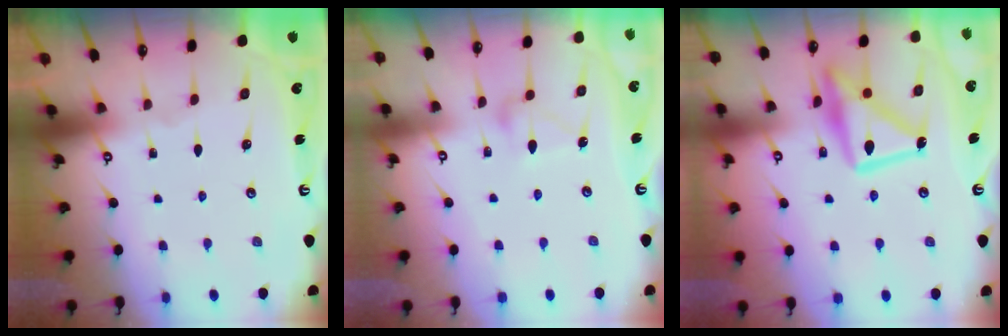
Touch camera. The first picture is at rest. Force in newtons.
{"total": 9.8, "press": 9.8, "slide": 0.1}
{"total": 15.3, "press": 15.3, "slide": 1.2}